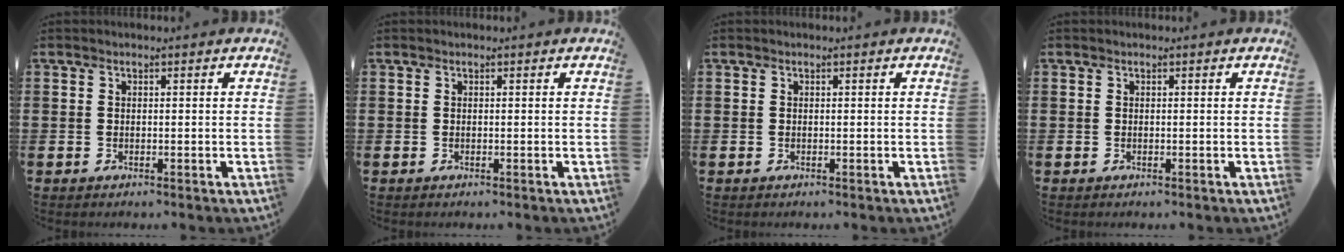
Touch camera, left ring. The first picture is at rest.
{"total": 0.0}
{"total": 0.0}
{"total": 0.0}